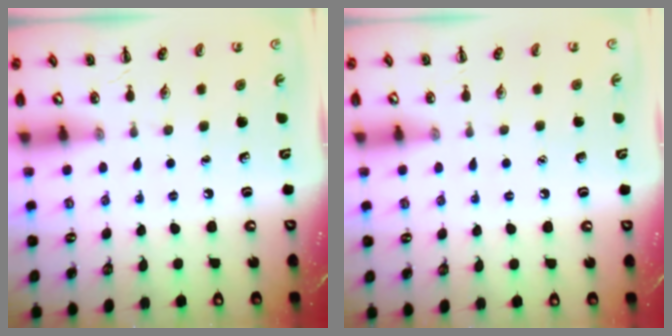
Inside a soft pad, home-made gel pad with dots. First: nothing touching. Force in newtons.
{"total": 1.4, "press": 1.4, "slide": 0.1}